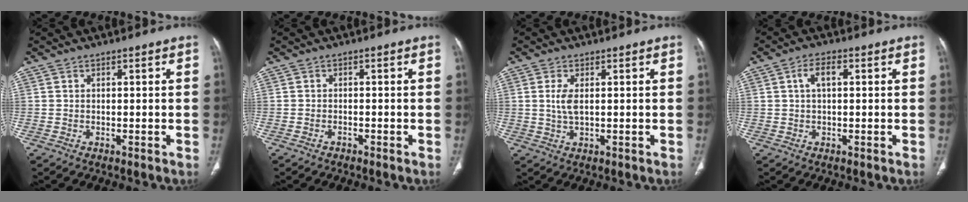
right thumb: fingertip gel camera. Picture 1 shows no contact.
{"total": 0.7, "force": [-0.6, 0.4, 0.1], "torque": [-0.003, 0.002, -0.013]}
{"total": 3.6, "force": [0.7, 1.5, 3.2], "torque": [-0.075, -0.003, 0.019]}
{"total": 3.7, "force": [0.9, 1.7, 3.2], "torque": [-0.063, 0.012, 0.018]}